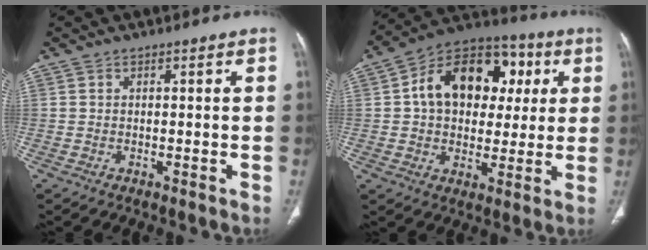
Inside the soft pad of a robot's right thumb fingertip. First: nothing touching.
{"total": 18.8, "force": [3.7, 13.4, 12.6], "torque": [-0.155, 0.020, 0.053]}